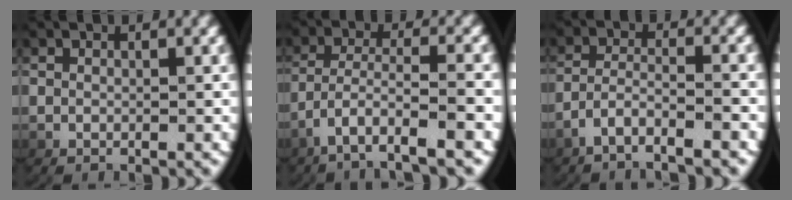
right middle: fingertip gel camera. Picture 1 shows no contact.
{"total": 4.3, "force": [-2.4, 0.8, 3.5], "torque": [-0.082, -0.022, -0.024]}
{"total": 3.9, "force": [-3.3, 0.6, 1.8], "torque": [-0.044, -0.009, -0.054]}